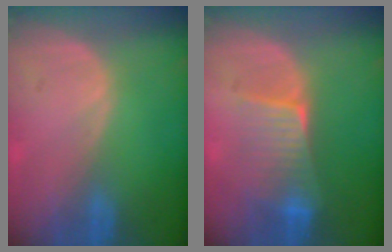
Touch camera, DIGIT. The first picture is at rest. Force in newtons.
{"total": 6.5, "press": 6.2, "slide": 2.0}